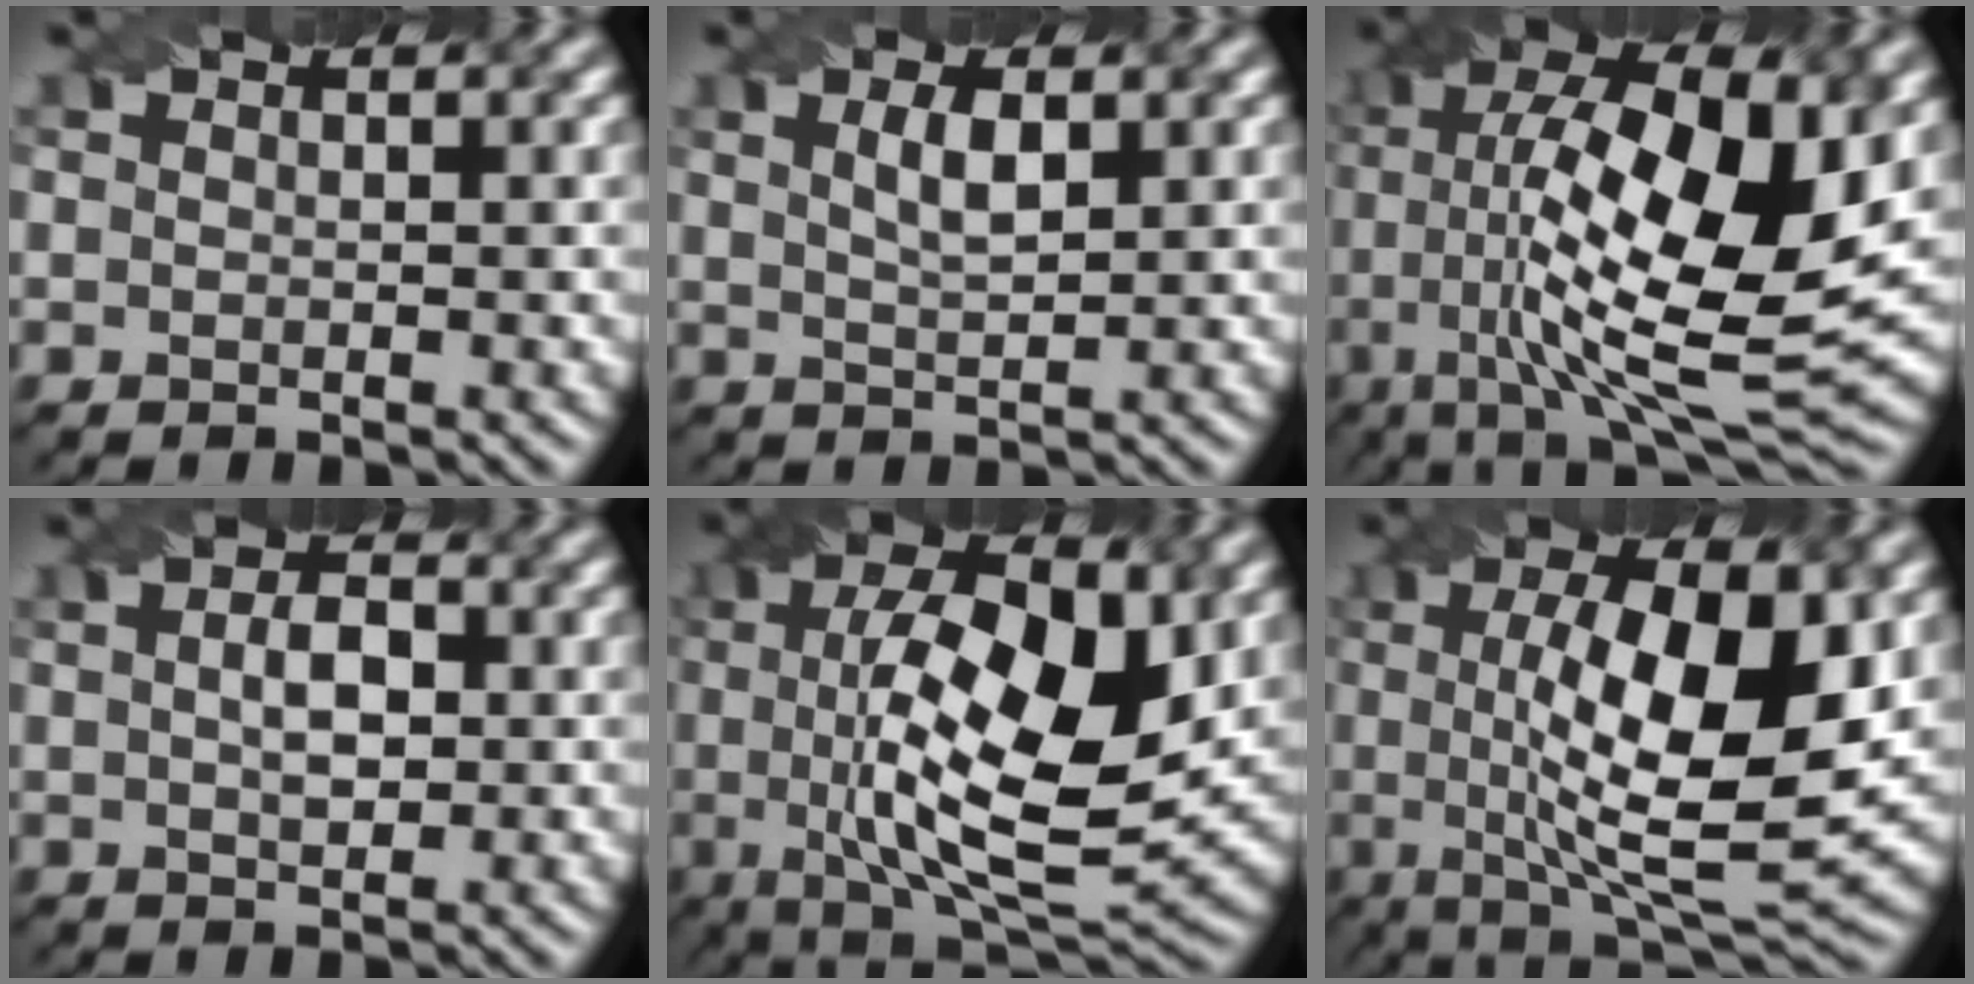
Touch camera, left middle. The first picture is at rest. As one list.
[{"total": 2.4, "force": [0.8, 0.8, 2.1], "torque": [-0.042, 0.004, 0.018]}, {"total": 16.3, "force": [1.7, 6.0, 15.1], "torque": [-0.258, 0.001, 0.035]}, {"total": 2.9, "force": [0.1, 1.6, 2.5], "torque": [-0.053, 0.005, 0.003]}, {"total": 13.3, "force": [0.9, 5.1, 12.2], "torque": [-0.202, 0.000, 0.015]}, {"total": 12.7, "force": [1.0, 4.1, 12.0], "torque": [-0.179, -0.003, 0.018]}]